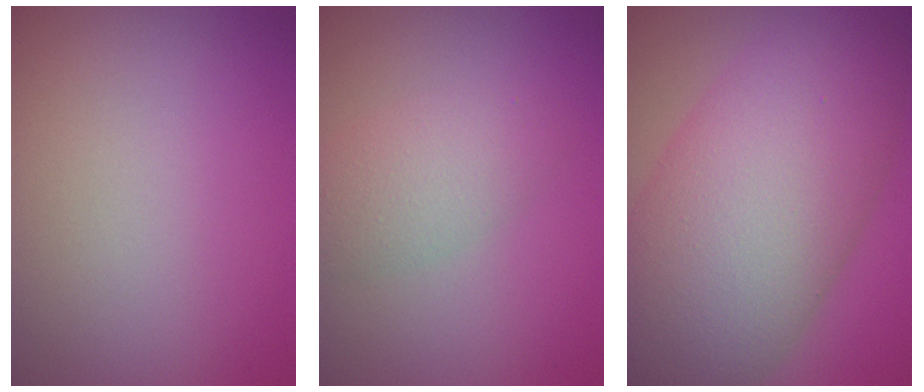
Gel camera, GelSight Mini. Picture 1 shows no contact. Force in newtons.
{"total": 2.9, "press": 2.9, "slide": 0.1}
{"total": 12.7, "press": 12.7, "slide": 0.2}